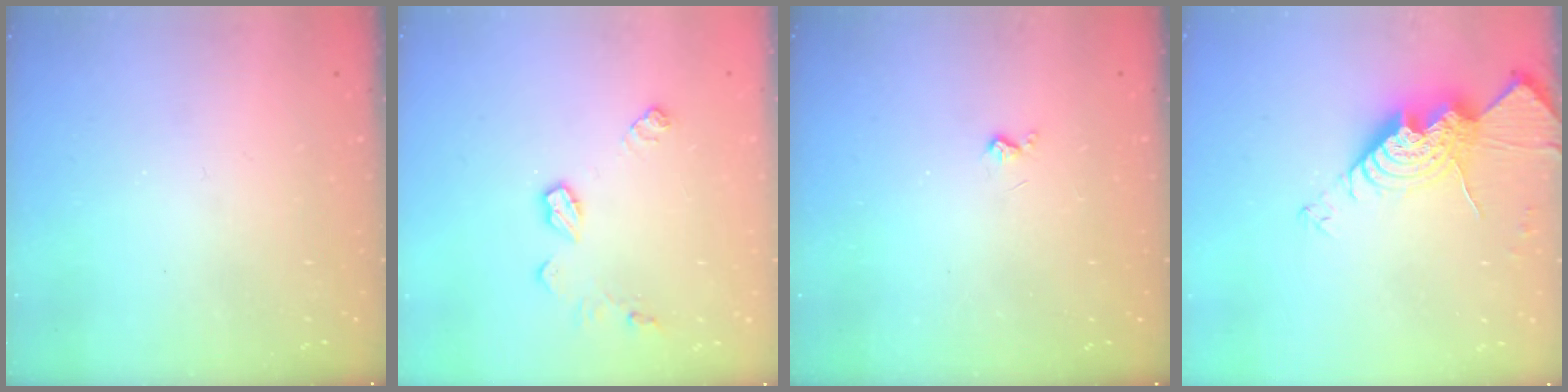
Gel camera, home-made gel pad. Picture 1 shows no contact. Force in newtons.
{"total": 8.0, "press": 8.0, "slide": 0.3}
{"total": 2.6, "press": 2.6, "slide": 0.5}
{"total": 14.6, "press": 14.5, "slide": 1.2}